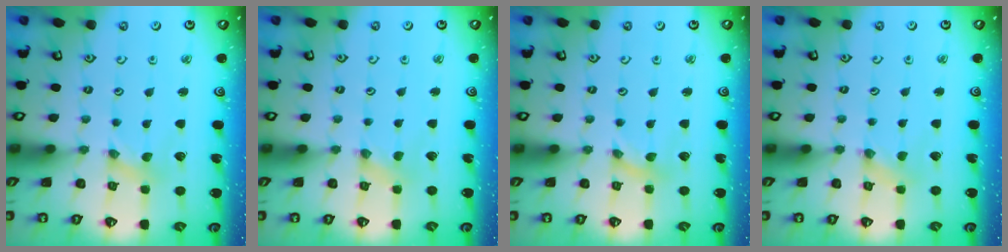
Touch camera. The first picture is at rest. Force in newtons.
{"total": 0.0}
{"total": 0.0}
{"total": 0.0}